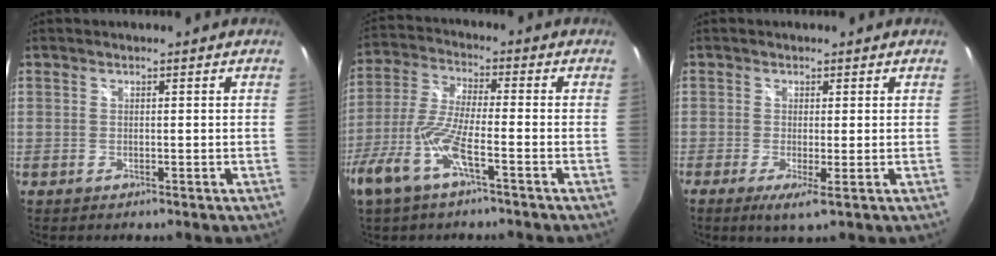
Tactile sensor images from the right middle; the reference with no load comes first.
{"total": 12.2, "force": [-6.5, 2.6, 10.0], "torque": [-0.227, -0.014, -0.126]}
{"total": 3.0, "force": [-0.8, -0.1, 2.9], "torque": [-0.059, -0.010, -0.015]}